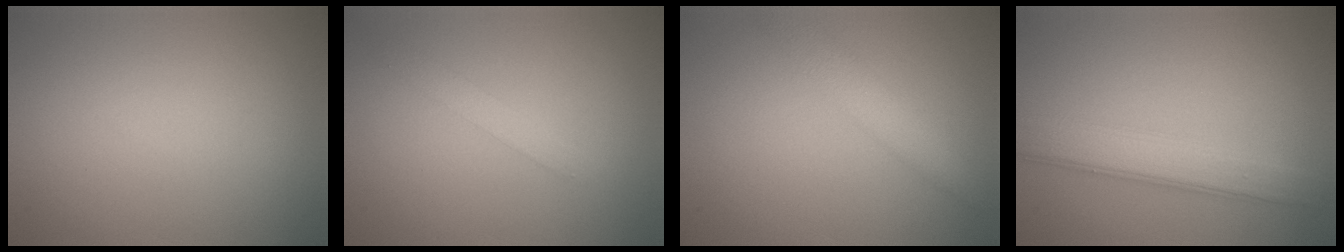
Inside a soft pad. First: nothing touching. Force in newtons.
{"total": 1.4, "press": 1.4, "slide": 0.0}
{"total": 3.0, "press": 3.0, "slide": 0.1}
{"total": 4.4, "press": 4.4, "slide": 0.1}